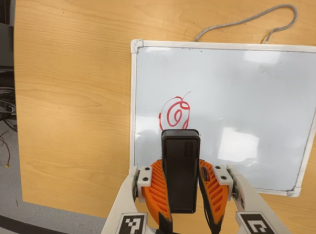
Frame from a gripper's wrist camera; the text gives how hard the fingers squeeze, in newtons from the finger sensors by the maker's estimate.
{"total": 9.1, "left": 6.8, "right": 11.4}